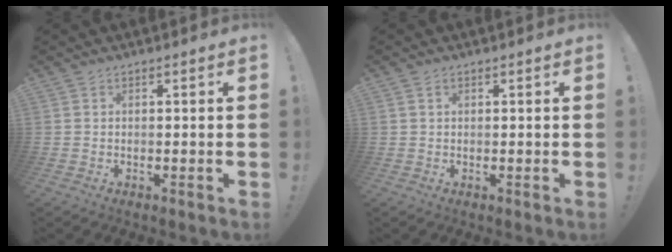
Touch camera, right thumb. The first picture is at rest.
{"total": 0.9, "force": [0.5, 0.6, 0.5], "torque": [-0.006, -0.001, 0.008]}